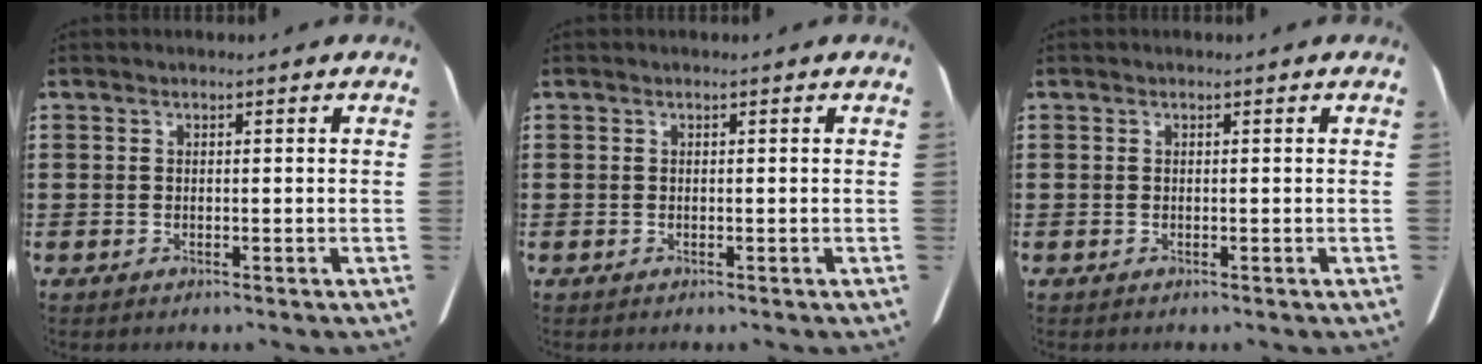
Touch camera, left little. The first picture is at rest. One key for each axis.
{"total": 0.0}
{"total": 0.0}